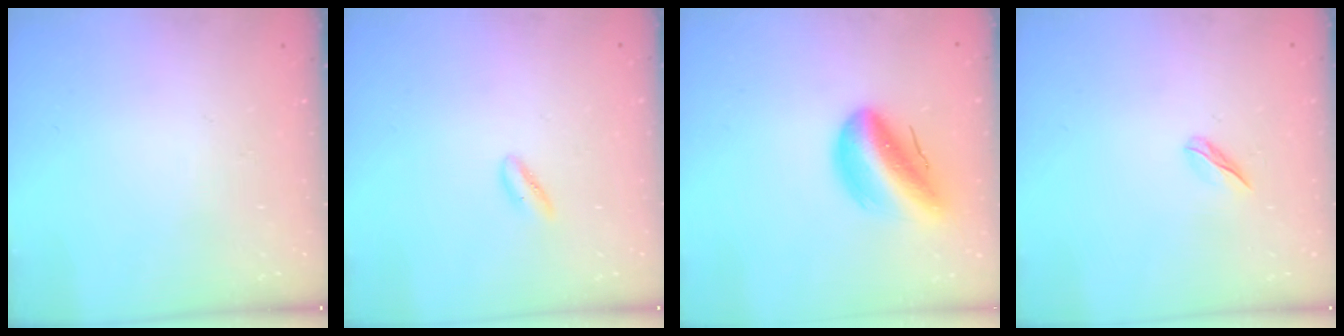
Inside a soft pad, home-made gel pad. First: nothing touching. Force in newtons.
{"total": 4.4, "press": 4.1, "slide": 1.4}
{"total": 13.8, "press": 13.3, "slide": 3.8}
{"total": 2.6, "press": 2.5, "slide": 0.7}